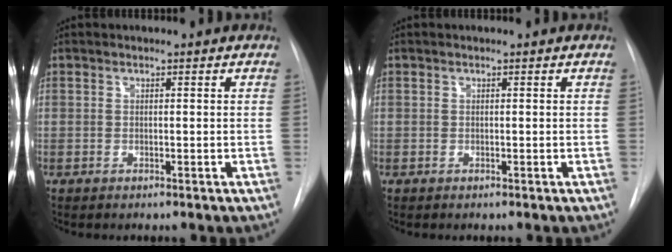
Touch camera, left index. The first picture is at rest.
{"total": 0.0}